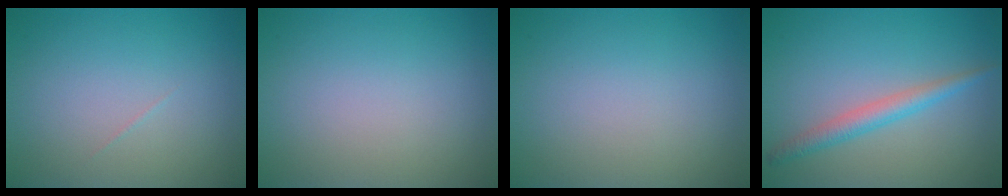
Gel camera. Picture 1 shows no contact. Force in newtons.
{"total": 0.0}
{"total": 0.0}
{"total": 2.4, "press": 2.4, "slide": 0.0}